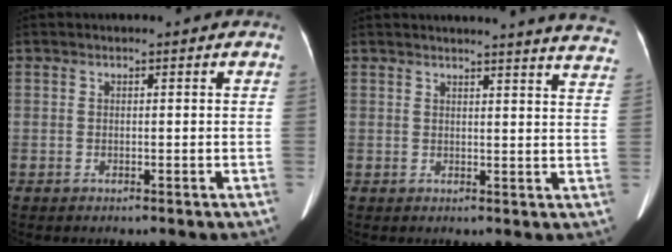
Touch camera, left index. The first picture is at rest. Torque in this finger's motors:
{"motor_torque": [0.83, -1.31, 0.08, 0.01]}